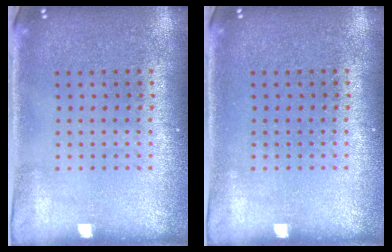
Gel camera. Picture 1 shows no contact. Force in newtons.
{"total": 0.0}